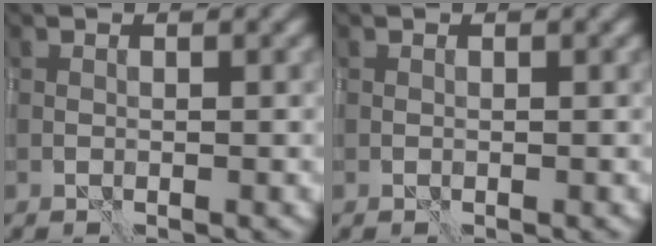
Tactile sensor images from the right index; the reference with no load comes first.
{"total": 0.0}